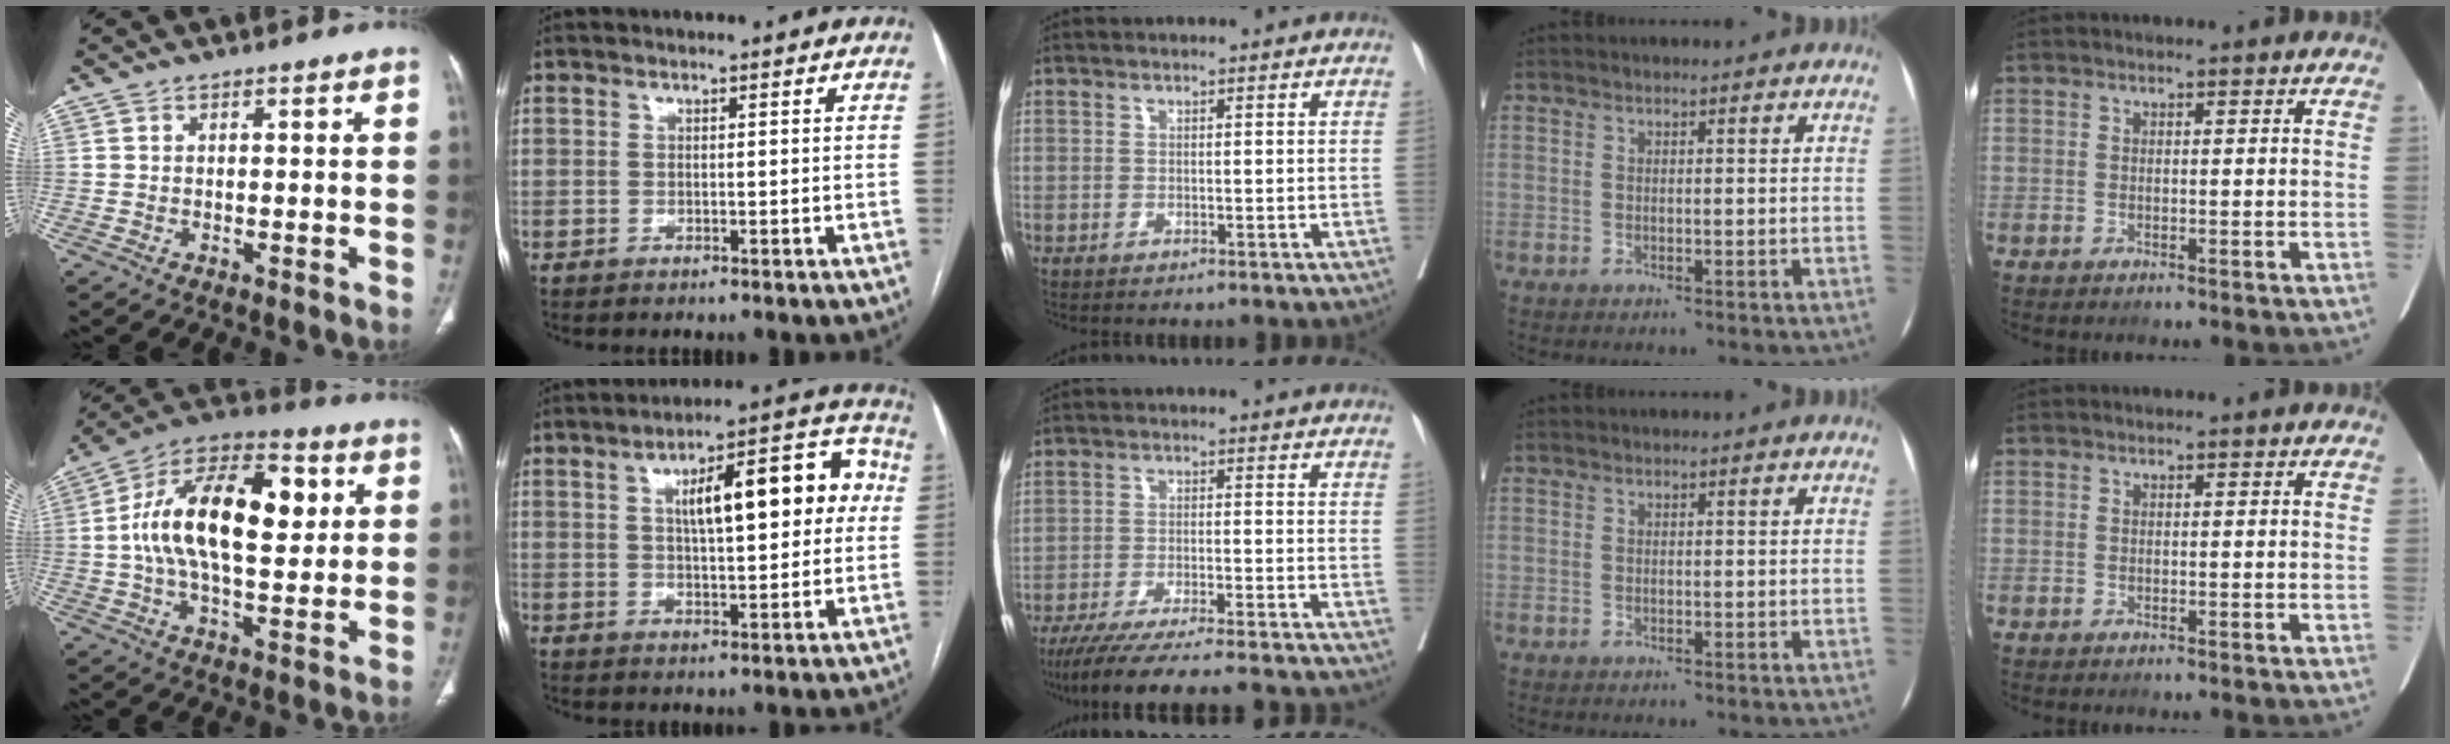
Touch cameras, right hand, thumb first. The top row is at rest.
{"thumb": {"total": 22.0, "force": [3.5, 11.1, 18.7], "torque": [-0.303, 0.020, 0.047]}, "index": {"total": 14.8, "force": [3.0, 4.4, 13.9], "torque": [-0.188, 0.046, 0.044]}, "middle": {"total": 20.6, "force": [-18.7, 0.3, 8.5], "torque": [-0.116, -0.042, -0.263]}}